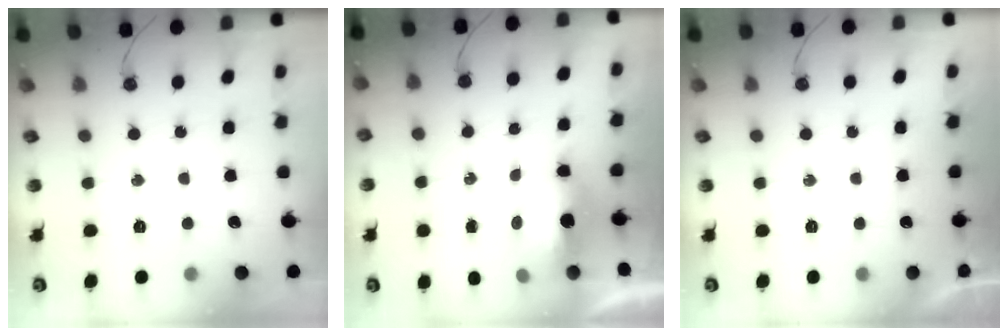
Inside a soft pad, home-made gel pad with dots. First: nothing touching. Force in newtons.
{"total": 6.8, "press": 6.8, "slide": 0.8}
{"total": 0.0}